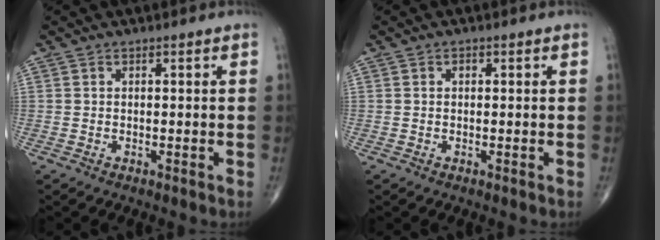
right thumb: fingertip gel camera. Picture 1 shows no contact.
{"total": 0.8, "force": [0.2, 0.5, 0.5], "torque": [-0.006, 0.004, 0.003]}